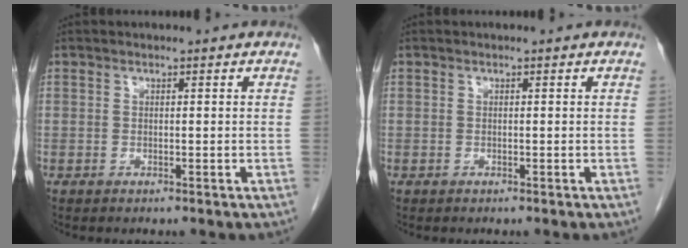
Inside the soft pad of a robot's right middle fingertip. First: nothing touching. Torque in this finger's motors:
{"motor_torque": [1.00, -0.83, 0.09, 0.01]}